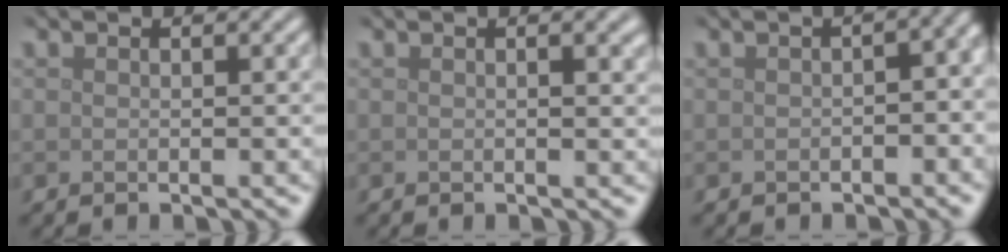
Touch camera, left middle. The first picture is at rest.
{"total": 1.4, "force": [0.3, 0.3, 1.3], "torque": [-0.015, 0.002, 0.003]}
{"total": 4.2, "force": [-0.4, 2.1, 3.6], "torque": [-0.023, 0.004, 0.001]}